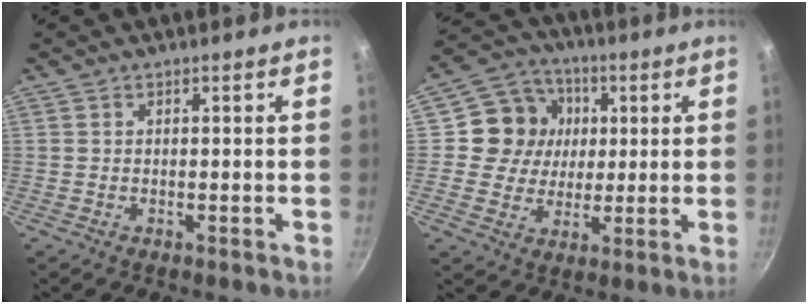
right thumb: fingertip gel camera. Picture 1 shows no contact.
{"total": 11.2, "force": [2.1, 10.4, 3.7], "torque": [-0.033, 0.005, 0.022]}